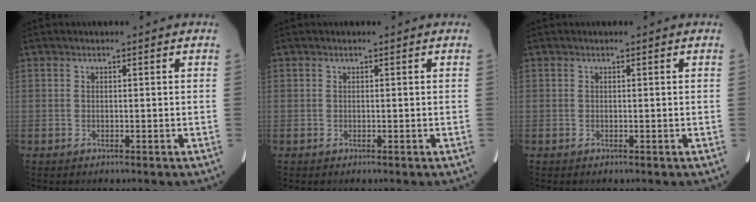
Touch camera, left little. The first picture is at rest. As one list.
[{"total": 0.0}, {"total": 0.0}]